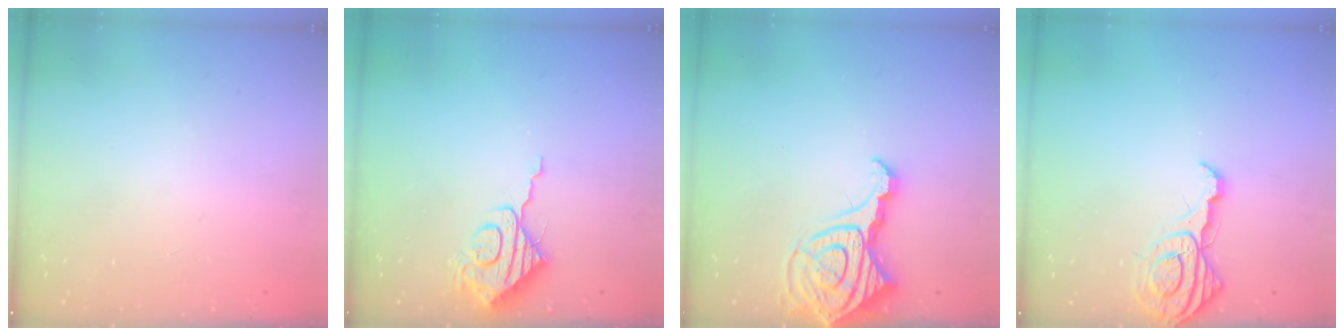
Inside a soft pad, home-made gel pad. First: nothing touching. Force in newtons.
{"total": 9.5, "press": 9.4, "slide": 0.9}
{"total": 15.0, "press": 14.9, "slide": 1.7}
{"total": 11.1, "press": 11.1, "slide": 1.1}